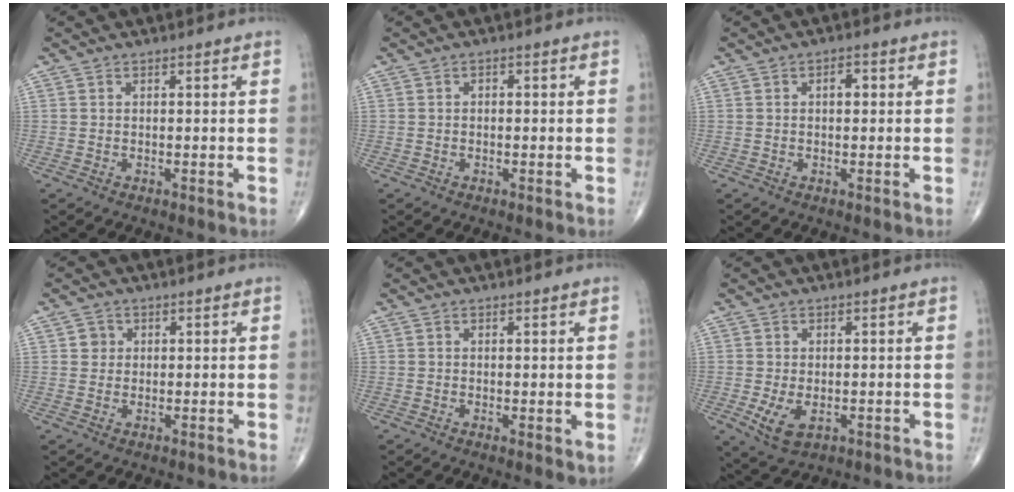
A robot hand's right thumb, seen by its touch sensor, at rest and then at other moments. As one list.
[{"total": 0.7, "force": [0.0, 0.5, 0.5], "torque": [-0.001, 0.003, -0.004]}, {"total": 2.1, "force": [0.4, 1.2, 1.7], "torque": [-0.021, 0.008, 0.002]}, {"total": 2.0, "force": [0.5, 1.9, 0.5], "torque": [0.003, 0.001, 0.004]}, {"total": 2.0, "force": [0.1, 0.8, 1.8], "torque": [-0.030, -0.009, 0.000]}, {"total": 5.3, "force": [-1.3, 3.1, 4.1], "torque": [-0.078, -0.010, -0.013]}]